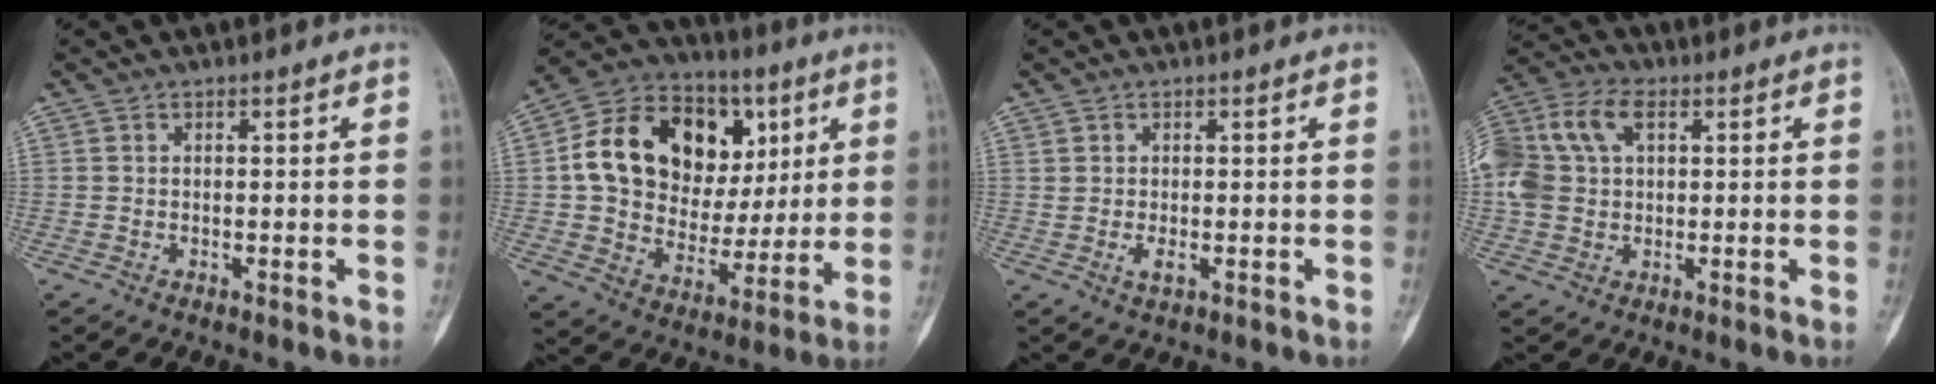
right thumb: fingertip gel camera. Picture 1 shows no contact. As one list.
[{"total": 23.9, "force": [5.9, 17.8, 14.9], "torque": [-0.212, 0.023, 0.105]}, {"total": 1.6, "force": [-0.2, 0.8, 1.4], "torque": [-0.029, -0.005, -0.001]}, {"total": 15.6, "force": [4.3, 10.5, 10.7], "torque": [-0.248, 0.030, 0.077]}]